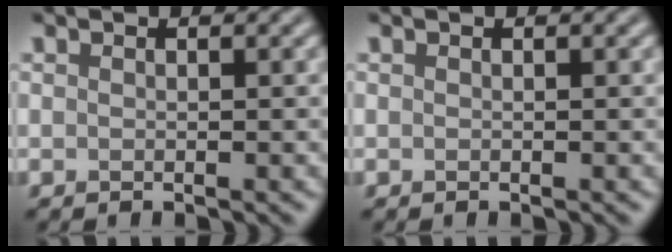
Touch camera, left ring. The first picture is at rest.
{"total": 0.0}